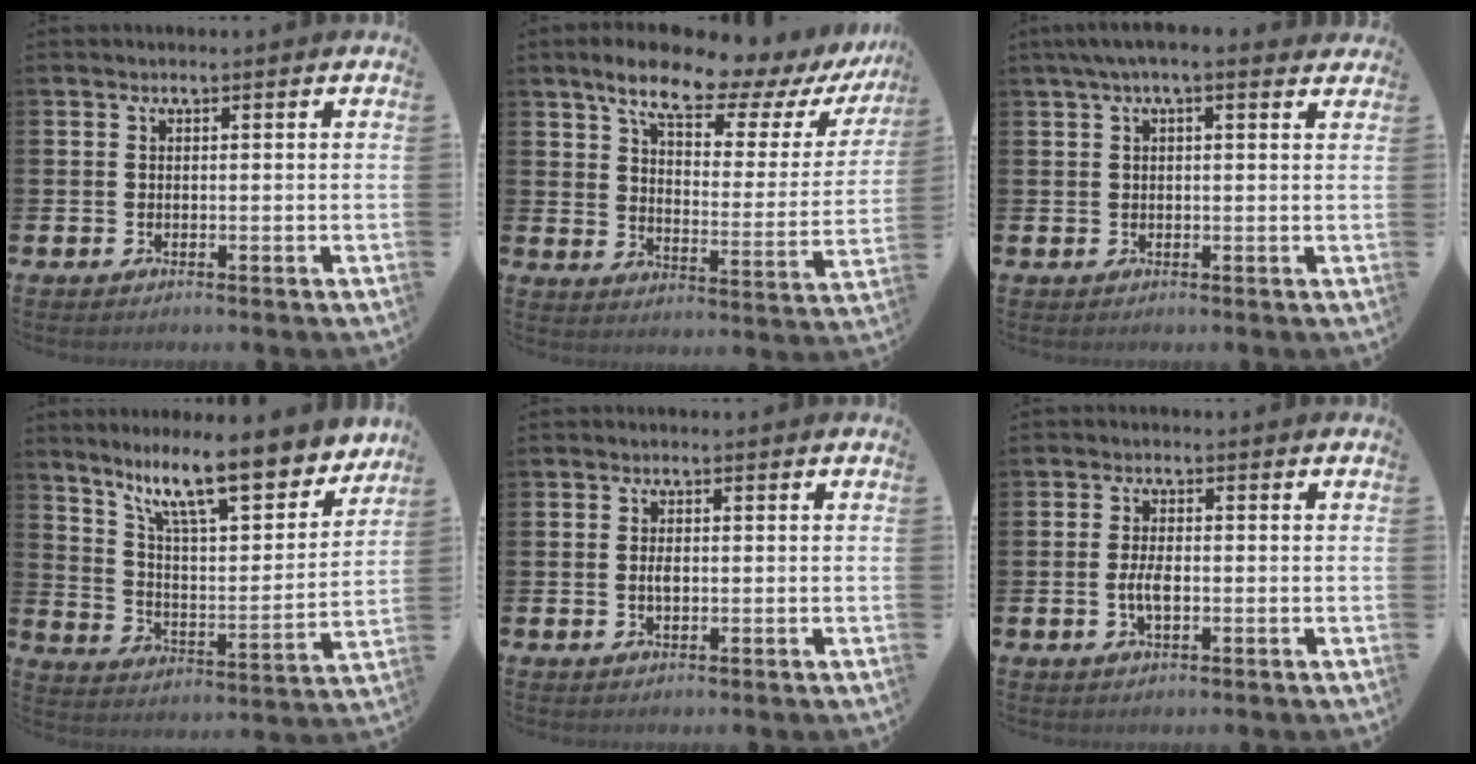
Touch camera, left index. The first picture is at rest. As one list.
[{"total": 10.3, "force": [8.3, 3.2, 5.2], "torque": [-0.115, -0.052, 0.135]}, {"total": 2.8, "force": [2.1, 0.5, 1.8], "torque": [-0.025, -0.002, 0.035]}, {"total": 13.3, "force": [10.4, 3.1, 7.7], "torque": [-0.152, -0.062, 0.176]}, {"total": 1.5, "force": [0.0, 0.7, 1.3], "torque": [-0.020, 0.002, -0.002]}, {"total": 3.1, "force": [-0.4, 1.3, 2.8], "torque": [-0.044, -0.006, -0.013]}]